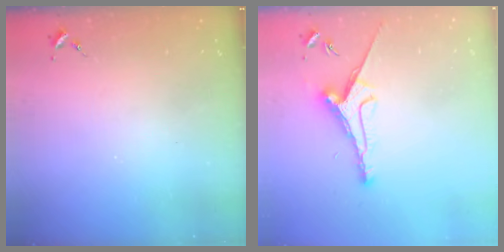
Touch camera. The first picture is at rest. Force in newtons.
{"total": 10.9, "press": 10.8, "slide": 0.6}